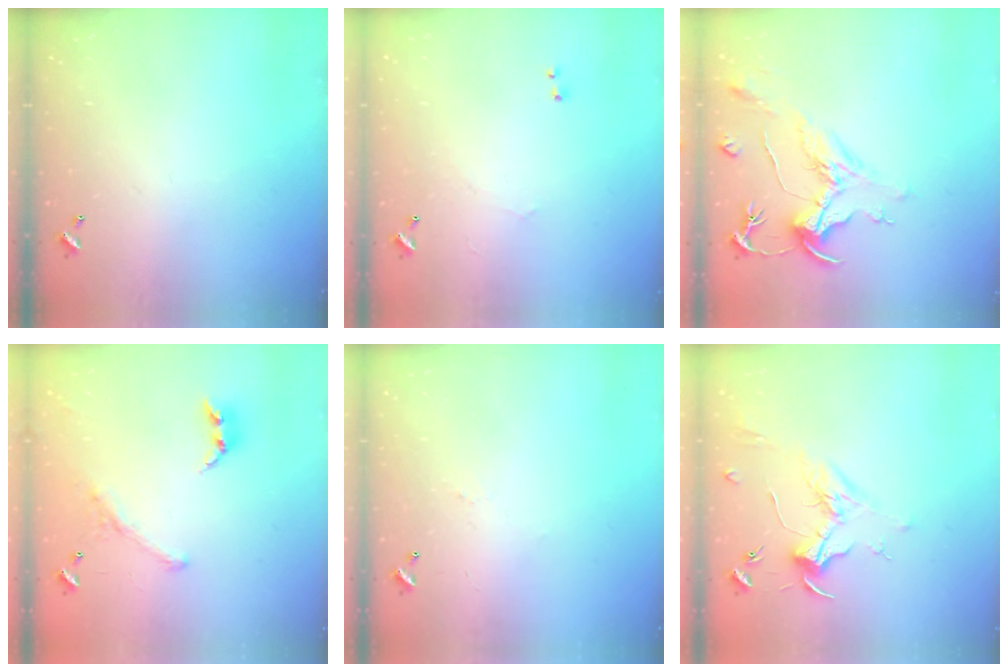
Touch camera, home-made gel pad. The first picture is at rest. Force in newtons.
{"total": 1.0, "press": 0.5, "slide": 0.8}
{"total": 2.2, "press": 1.7, "slide": 1.4}
{"total": 1.2, "press": 0.5, "slide": 1.1}
{"total": 1.6, "press": 1.5, "slide": 0.5}
{"total": 2.0, "press": 1.8, "slide": 0.7}